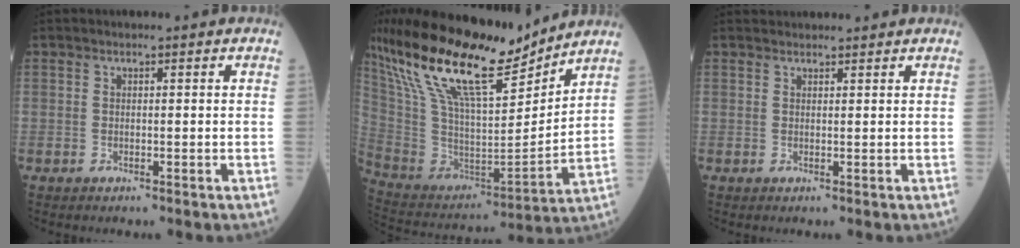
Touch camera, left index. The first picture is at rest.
{"total": 23.6, "force": [17.9, 4.7, 14.7], "torque": [-0.282, 0.003, 0.326]}
{"total": 3.5, "force": [3.4, 0.5, 0.6], "torque": [-0.006, 0.029, 0.048]}